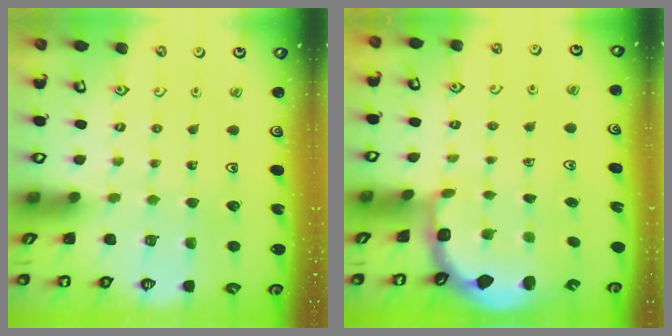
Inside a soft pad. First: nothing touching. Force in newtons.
{"total": 2.4, "press": 2.1, "slide": 1.2}